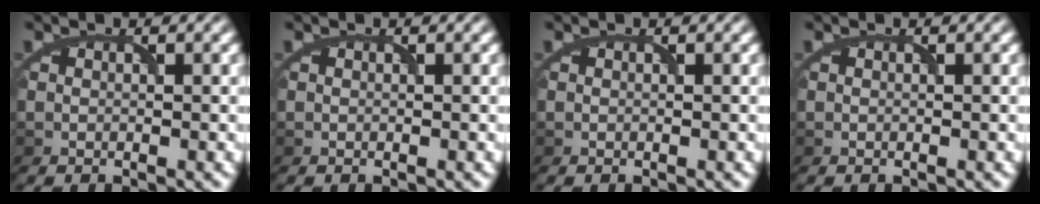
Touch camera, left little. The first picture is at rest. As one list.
[{"total": 0.0}, {"total": 0.0}, {"total": 0.0}]